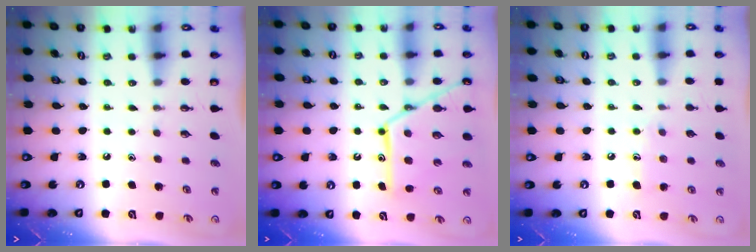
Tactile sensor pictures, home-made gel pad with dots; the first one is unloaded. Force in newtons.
{"total": 17.2, "press": 17.2, "slide": 1.5}
{"total": 6.0, "press": 6.0, "slide": 0.7}